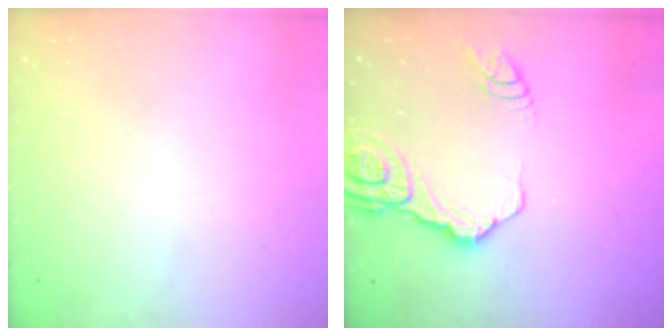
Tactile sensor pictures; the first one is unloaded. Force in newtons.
{"total": 14.6, "press": 14.5, "slide": 1.8}